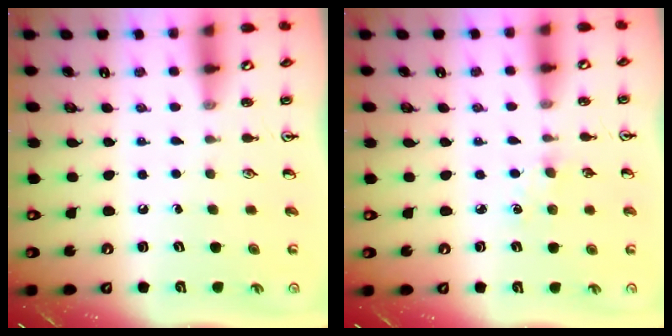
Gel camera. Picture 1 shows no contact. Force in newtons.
{"total": 2.7, "press": 2.7, "slide": 0.4}